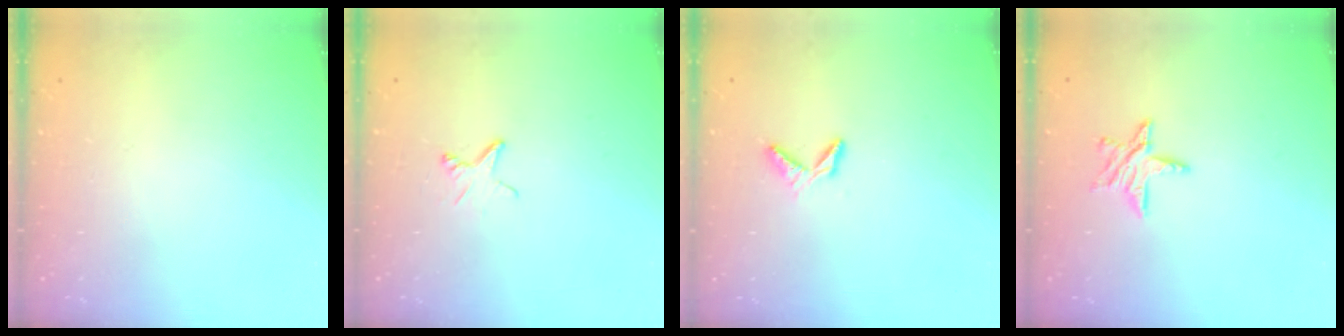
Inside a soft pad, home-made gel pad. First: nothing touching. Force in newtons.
{"total": 3.8, "press": 3.7, "slide": 0.3}
{"total": 4.9, "press": 4.9, "slide": 0.6}
{"total": 7.7, "press": 7.7, "slide": 0.5}